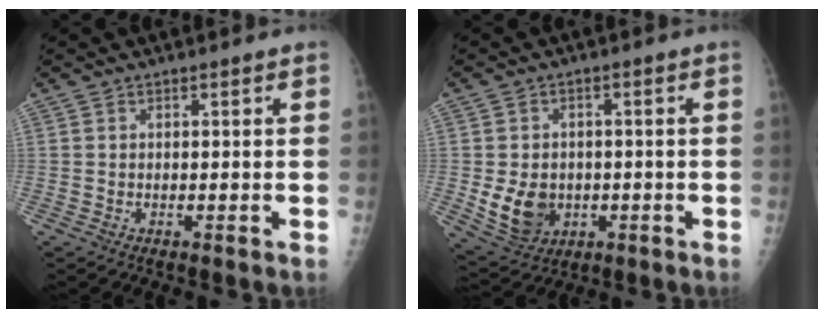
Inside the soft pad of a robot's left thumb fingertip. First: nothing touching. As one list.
[{"total": 8.9, "force": [-1.4, 7.2, 5.1], "torque": [-0.067, 0.000, -0.006]}]